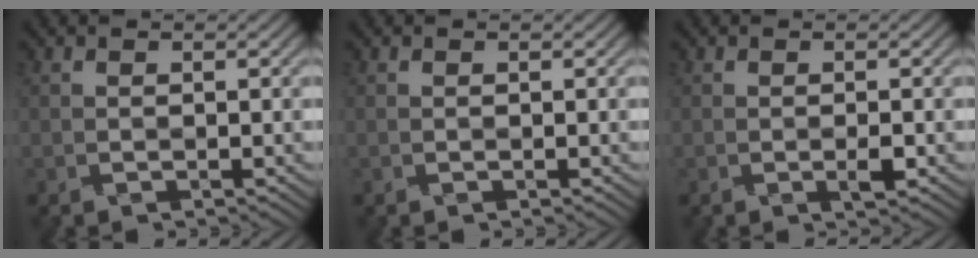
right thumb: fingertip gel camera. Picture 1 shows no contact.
{"total": 0.0}
{"total": 1.0, "force": [-0.4, 0.1, 1.0], "torque": [-0.019, 0.001, -0.008]}